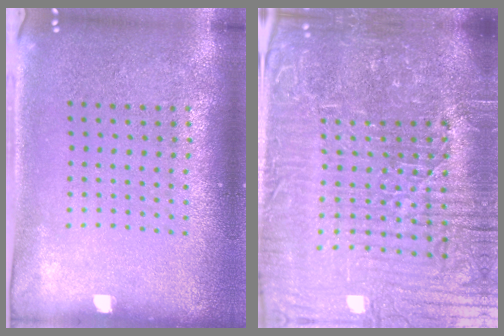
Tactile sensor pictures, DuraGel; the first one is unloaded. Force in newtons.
{"total": 7.9, "press": 7.0, "slide": 3.6}